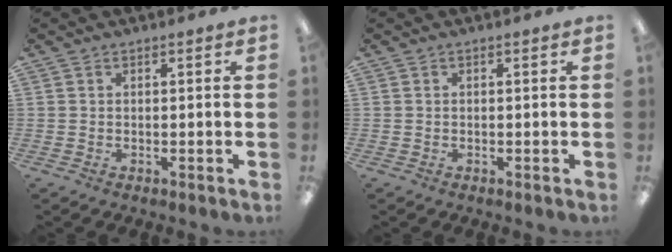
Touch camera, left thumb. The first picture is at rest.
{"total": 0.0}